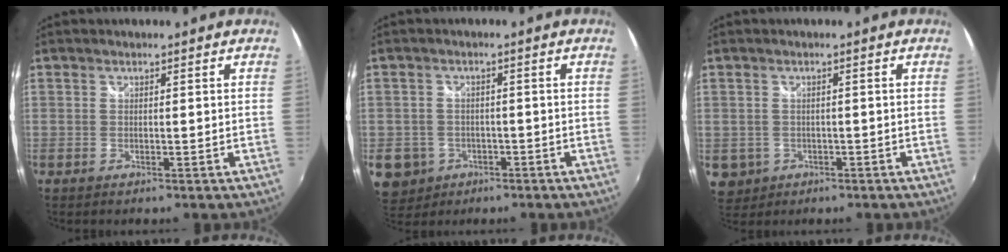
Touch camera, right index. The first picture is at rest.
{"total": 7.1, "force": [-2.6, 6.3, 2.0], "torque": [-0.064, 0.002, -0.031]}
{"total": 5.1, "force": [-1.1, 4.8, 1.5], "torque": [-0.043, -0.004, -0.004]}